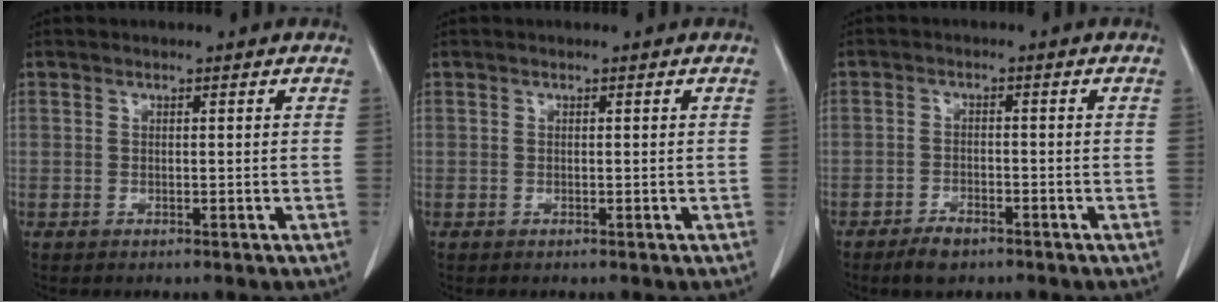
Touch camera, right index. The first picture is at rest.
{"total": 0.0}
{"total": 3.3, "force": [-2.4, 1.5, 1.7], "torque": [-0.028, 0.001, -0.035]}